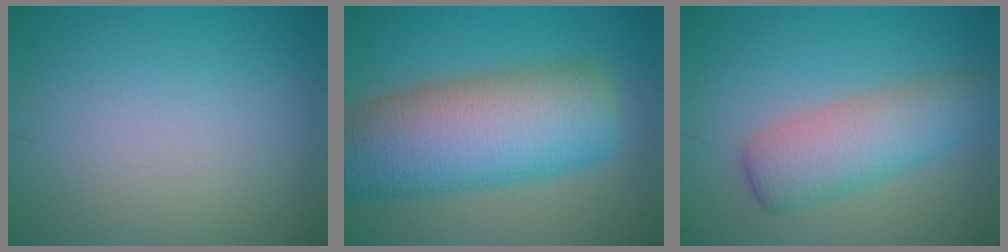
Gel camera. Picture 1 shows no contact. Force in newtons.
{"total": 12.1, "press": 12.1, "slide": 0.4}
{"total": 5.2, "press": 5.2, "slide": 0.1}